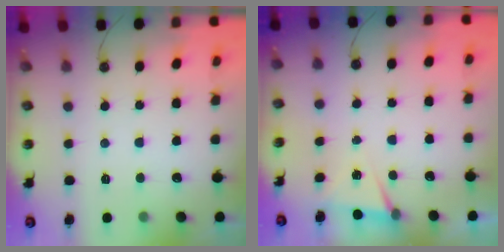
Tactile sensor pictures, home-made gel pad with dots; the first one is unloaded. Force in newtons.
{"total": 4.9, "press": 1.9, "slide": 4.5}